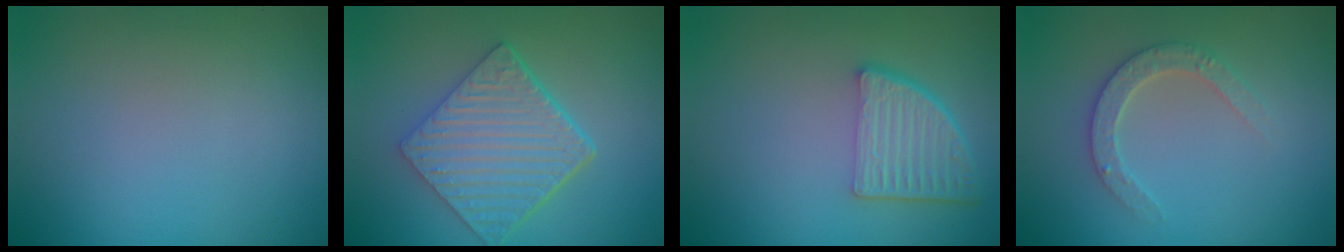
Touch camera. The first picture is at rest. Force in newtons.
{"total": 6.4, "press": 4.5, "slide": 4.6}
{"total": 4.5, "press": 3.3, "slide": 3.1}
{"total": 2.7, "press": 2.6, "slide": 0.5}